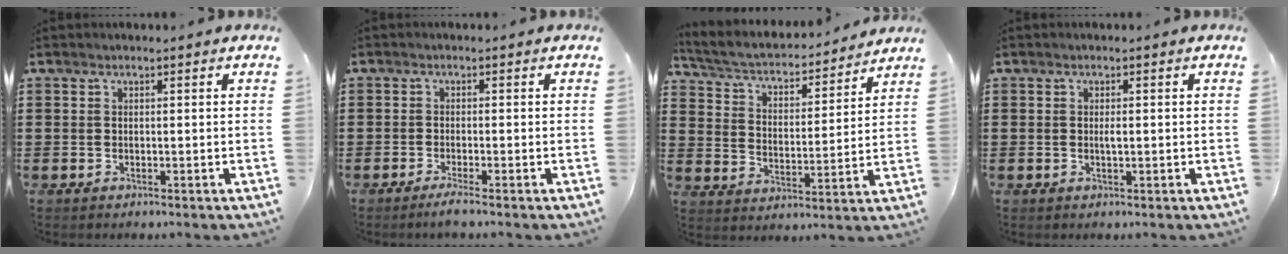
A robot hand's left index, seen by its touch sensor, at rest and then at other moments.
{"total": 1.7, "force": [-1.1, -0.2, 1.2], "torque": [-0.020, -0.001, -0.021]}
{"total": 3.5, "force": [3.1, 1.0, 1.3], "torque": [-0.044, -0.027, 0.045]}
{"total": 1.1, "force": [0.0, 0.3, 1.0], "torque": [-0.022, -0.003, 0.001]}